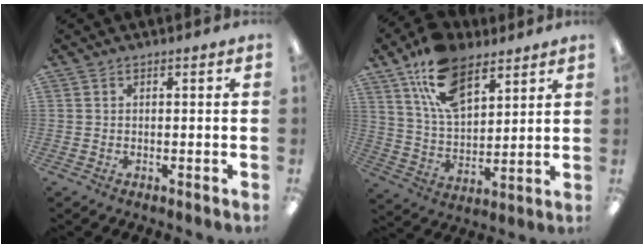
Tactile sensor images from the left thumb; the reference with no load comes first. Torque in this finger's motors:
{"motor_torque": [0.38, 0.39, 1.80, -0.96, 0.37]}